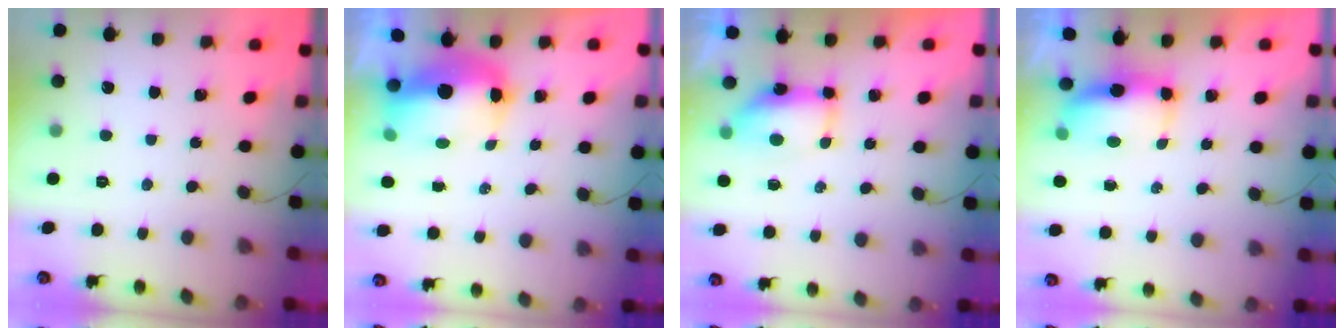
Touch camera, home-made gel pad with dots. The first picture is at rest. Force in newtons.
{"total": 8.7, "press": 8.5, "slide": 1.7}
{"total": 14.3, "press": 9.6, "slide": 10.6}
{"total": 7.1, "press": 7.0, "slide": 0.8}